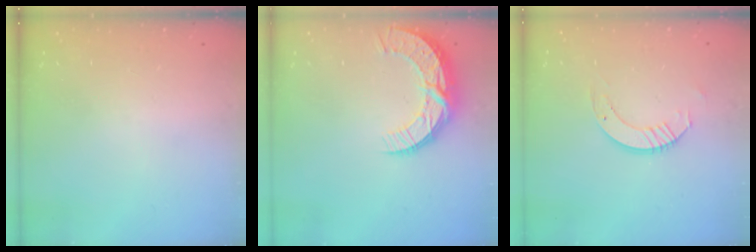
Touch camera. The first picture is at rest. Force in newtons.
{"total": 10.2, "press": 10.2, "slide": 0.8}
{"total": 5.7, "press": 5.7, "slide": 0.3}